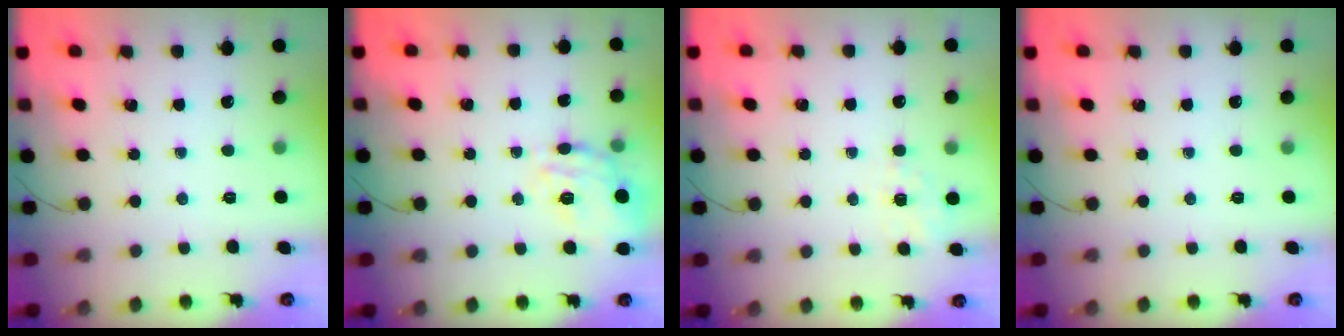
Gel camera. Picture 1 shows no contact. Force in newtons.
{"total": 15.3, "press": 15.3, "slide": 0.6}
{"total": 1.5, "press": 0.3, "slide": 1.5}
{"total": 0.0}